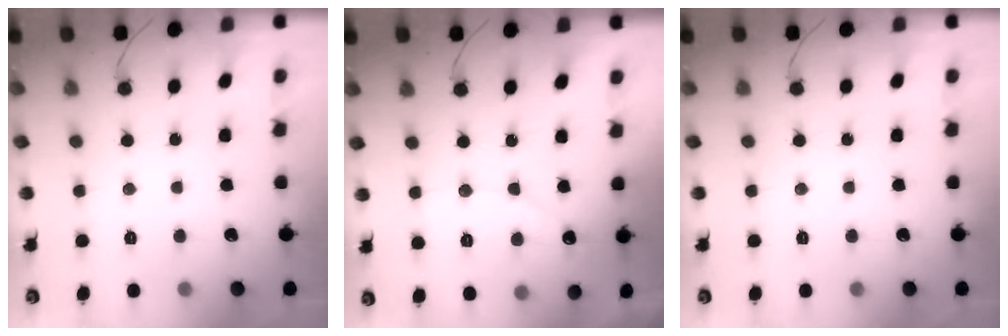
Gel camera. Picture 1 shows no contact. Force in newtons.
{"total": 5.6, "press": 5.6, "slide": 0.3}
{"total": 0.0}